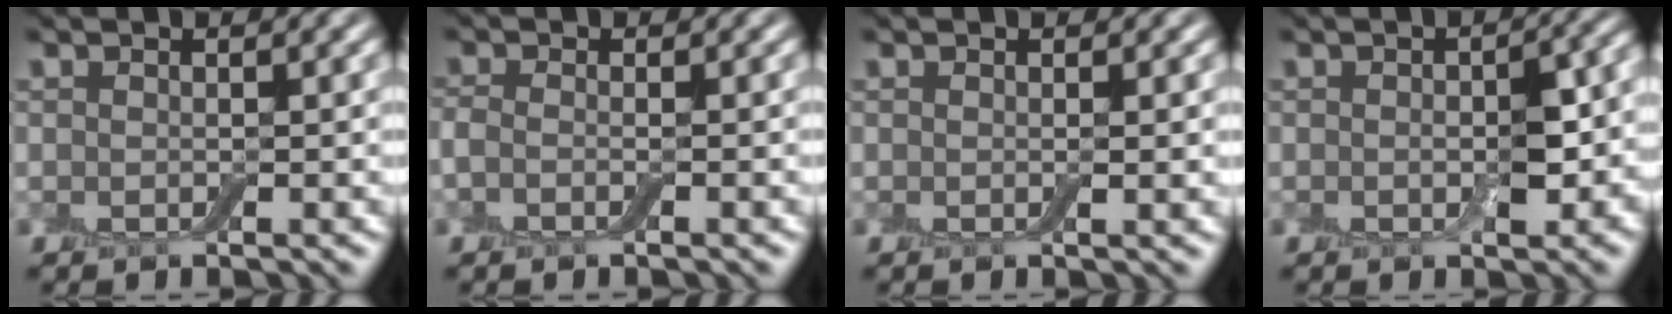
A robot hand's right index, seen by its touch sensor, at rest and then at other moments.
{"total": 1.4, "force": [-0.6, 0.6, 1.1], "torque": [-0.027, -0.002, -0.018]}
{"total": 0.6, "force": [0.0, 0.1, 0.6], "torque": [-0.009, -0.003, -0.001]}
{"total": 4.7, "force": [-0.7, 2.2, 4.1], "torque": [-0.059, -0.004, -0.010]}